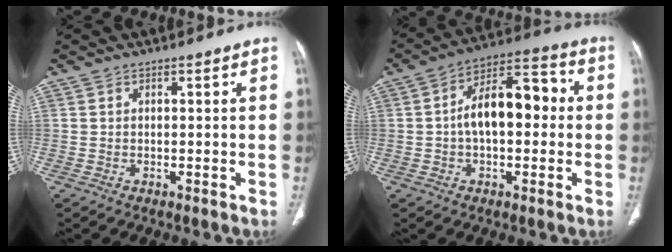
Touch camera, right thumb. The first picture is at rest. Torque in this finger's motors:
{"motor_torque": [1.42, 1.39, 1.41, -0.29, 0.08]}